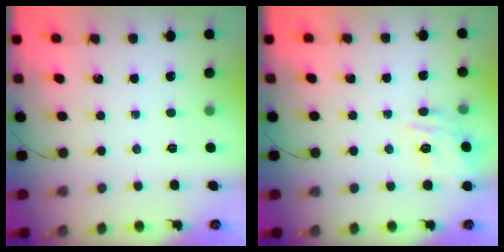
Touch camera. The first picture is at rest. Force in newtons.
{"total": 10.5, "press": 10.5, "slide": 0.8}